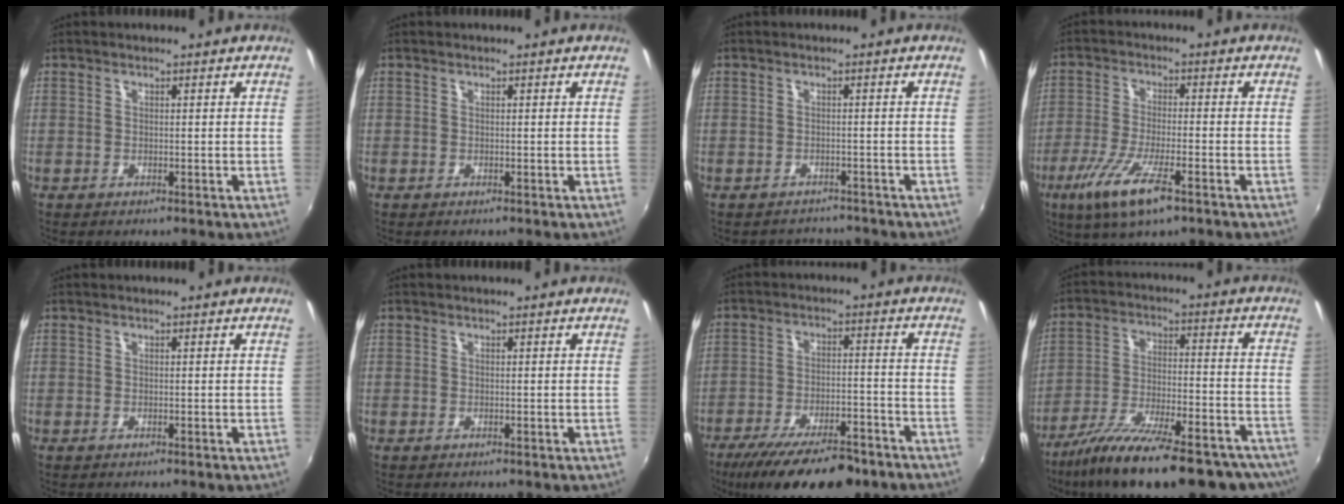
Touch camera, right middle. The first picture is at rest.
{"total": 0.0}
{"total": 4.4, "force": [-4.1, 1.5, 0.0], "torque": [-0.009, 0.000, -0.058]}
{"total": 10.8, "force": [-6.0, 2.2, 8.7], "torque": [-0.188, -0.030, -0.111]}
{"total": 0.0}
{"total": 0.0}
{"total": 17.5, "force": [-13.2, 5.1, 10.2], "torque": [-0.194, -0.035, -0.199]}
{"total": 26.4, "force": [-20.7, 7.3, 14.7], "torque": [-0.248, -0.046, -0.296]}